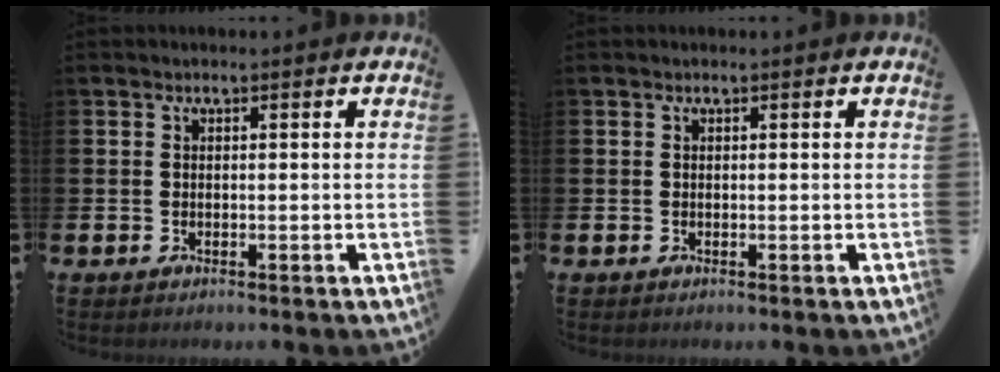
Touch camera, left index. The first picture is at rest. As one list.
[{"total": 0.0}]